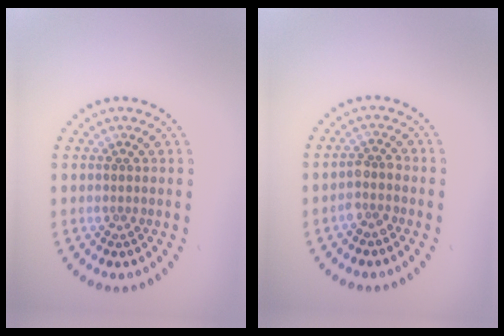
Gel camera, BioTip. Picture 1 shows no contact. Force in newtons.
{"total": 1.6, "press": 1.4, "slide": 0.8}